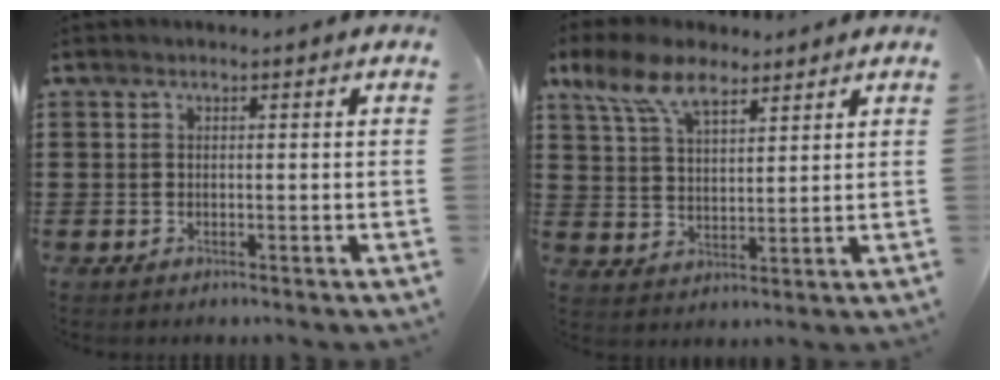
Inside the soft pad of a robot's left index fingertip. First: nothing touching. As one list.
[{"total": 8.6, "force": [6.1, 3.6, 4.9], "torque": [-0.117, -0.004, 0.113]}]